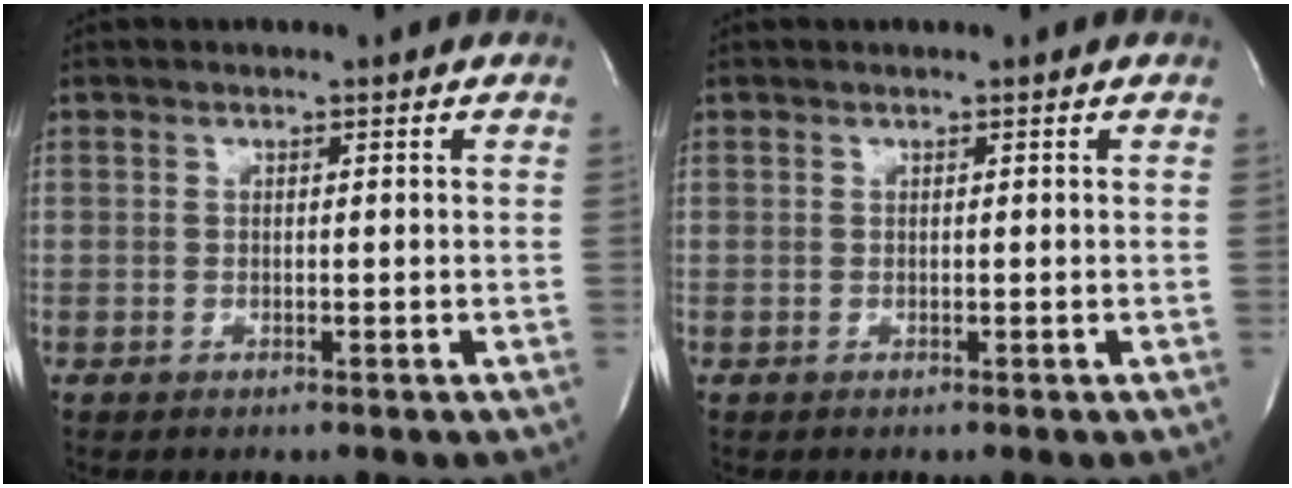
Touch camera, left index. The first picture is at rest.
{"total": 0.0}